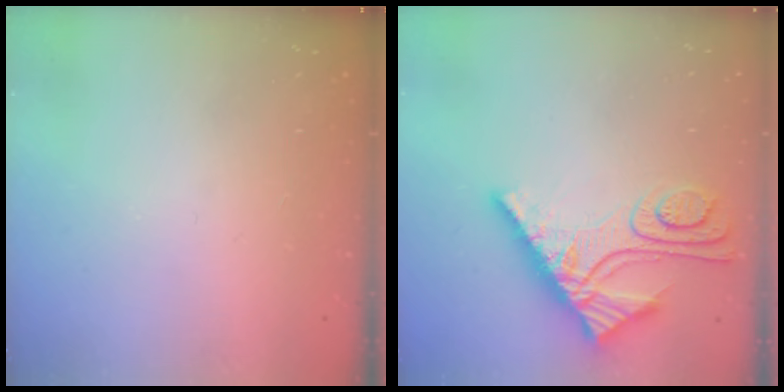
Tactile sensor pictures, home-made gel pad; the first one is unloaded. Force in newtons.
{"total": 11.6, "press": 11.6, "slide": 1.1}